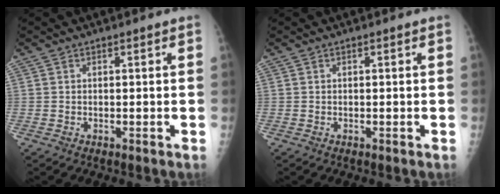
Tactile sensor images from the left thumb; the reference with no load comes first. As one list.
[{"total": 0.0}]